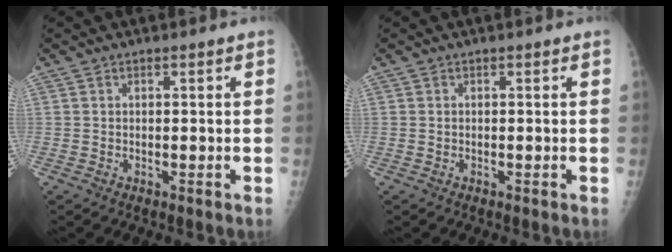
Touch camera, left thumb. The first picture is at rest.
{"total": 0.0}